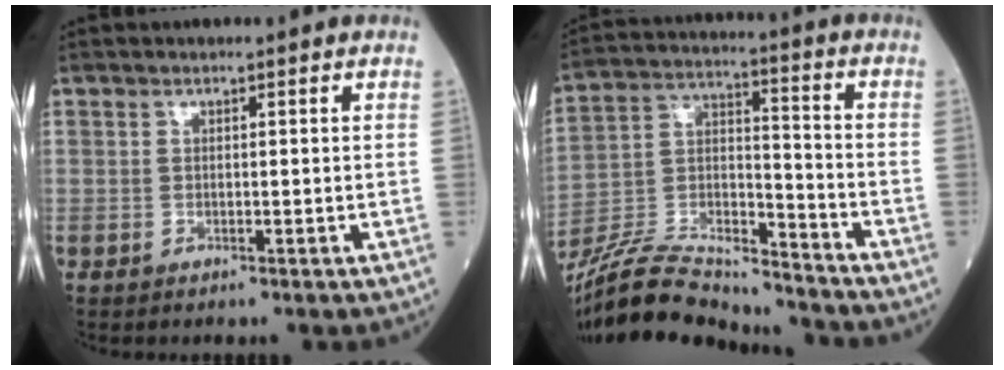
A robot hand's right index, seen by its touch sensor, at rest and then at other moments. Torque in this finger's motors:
{"motor_torque": [0.17, -1.36, 0.17, 0.03]}